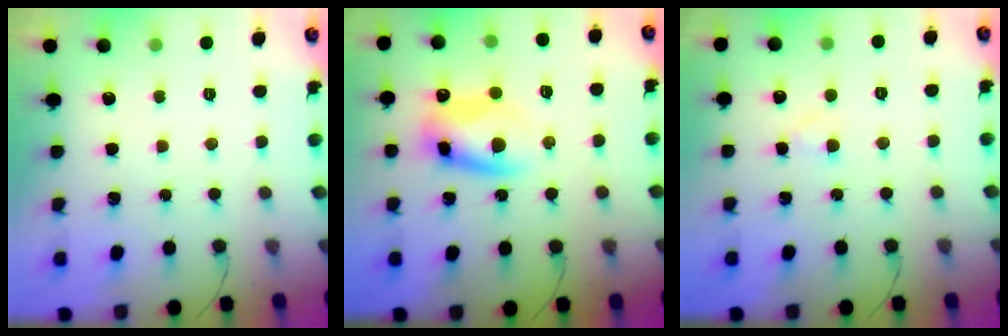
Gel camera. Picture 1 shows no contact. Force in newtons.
{"total": 9.8, "press": 9.5, "slide": 2.2}
{"total": 1.6, "press": 1.4, "slide": 0.7}